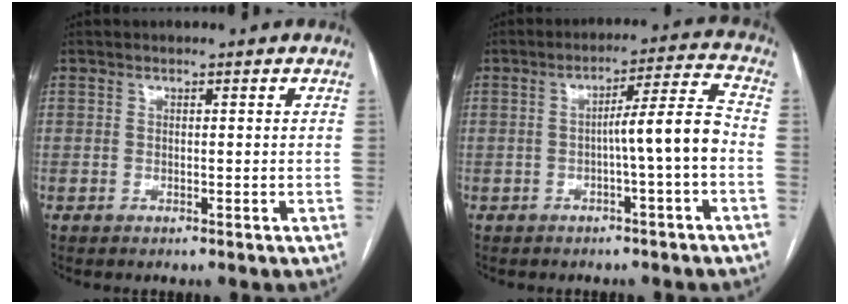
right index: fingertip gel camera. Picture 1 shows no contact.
{"total": 7.3, "force": [-1.6, -0.6, 7.1], "torque": [-0.108, 0.019, -0.022]}